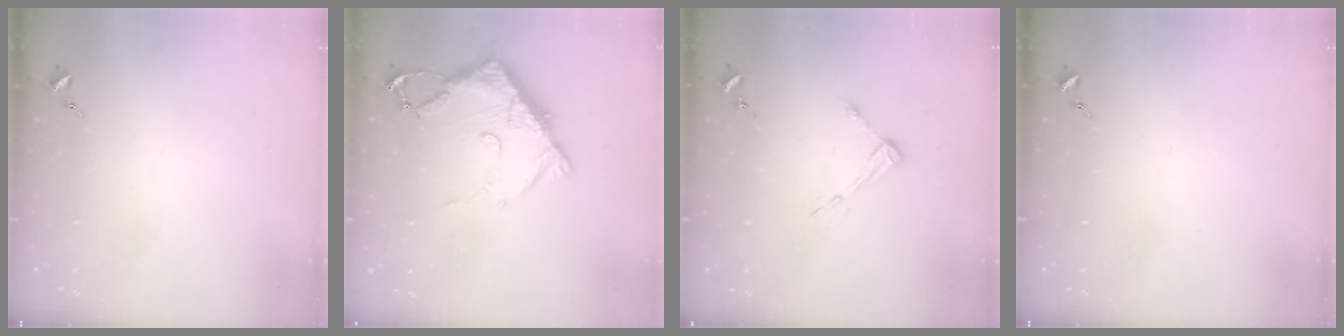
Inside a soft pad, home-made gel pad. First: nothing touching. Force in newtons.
{"total": 11.5, "press": 11.5, "slide": 1.1}
{"total": 6.0, "press": 5.9, "slide": 0.6}
{"total": 0.0}